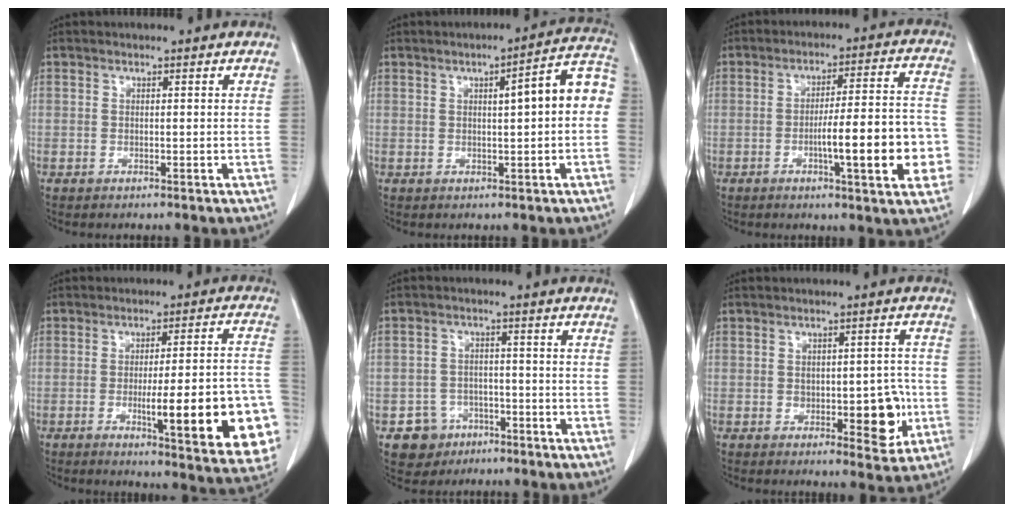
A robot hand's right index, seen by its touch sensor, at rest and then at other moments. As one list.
[{"total": 8.0, "force": [0.7, 0.9, 7.9], "torque": [-0.100, 0.026, 0.003]}, {"total": 14.0, "force": [-3.8, 1.7, 13.3], "torque": [-0.185, 0.015, -0.053]}, {"total": 18.7, "force": [-5.2, 2.9, 17.7], "torque": [-0.149, 0.014, -0.054]}, {"total": 5.5, "force": [-2.9, 4.7, 0.6], "torque": [-0.002, 0.014, -0.040]}, {"total": 7.7, "force": [-1.7, 3.5, 6.7], "torque": [-0.074, 0.009, -0.012]}]